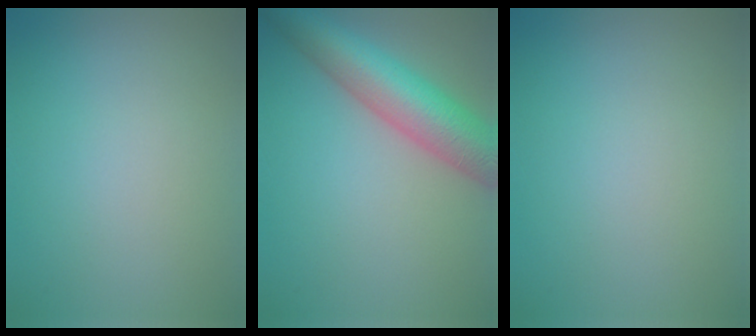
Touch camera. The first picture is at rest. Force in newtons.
{"total": 8.5, "press": 8.4, "slide": 0.2}
{"total": 0.0}